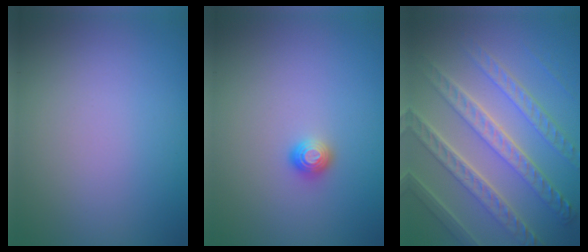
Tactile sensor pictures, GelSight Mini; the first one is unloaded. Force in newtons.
{"total": 1.0, "press": 1.0, "slide": 0.1}
{"total": 8.2, "press": 6.2, "slide": 5.4}